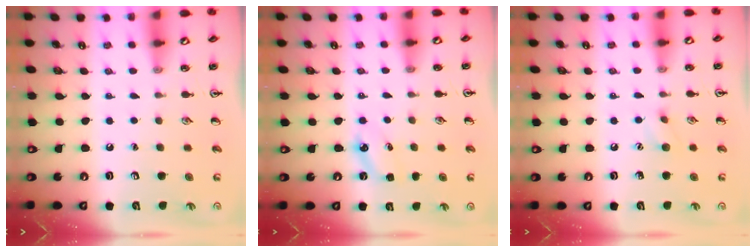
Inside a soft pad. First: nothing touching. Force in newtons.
{"total": 4.6, "press": 4.4, "slide": 1.4}
{"total": 6.2, "press": 5.9, "slide": 1.9}